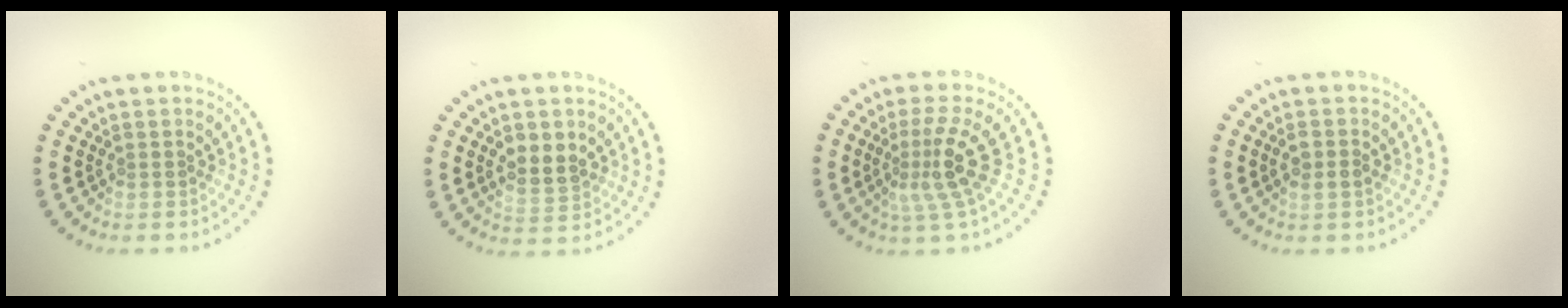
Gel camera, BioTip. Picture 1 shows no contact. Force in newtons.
{"total": 2.9, "press": 2.9, "slide": 0.7}
{"total": 3.8, "press": 2.6, "slide": 2.9}
{"total": 1.6, "press": 1.5, "slide": 0.4}